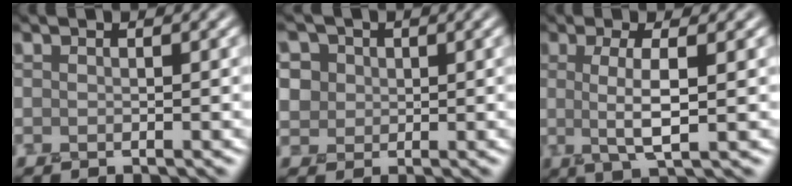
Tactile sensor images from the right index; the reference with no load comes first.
{"total": 5.3, "force": [2.5, 4.4, 1.6], "torque": [-0.038, 0.034, 0.030]}
{"total": 3.7, "force": [0.4, 0.9, 3.6], "torque": [-0.063, 0.005, 0.008]}